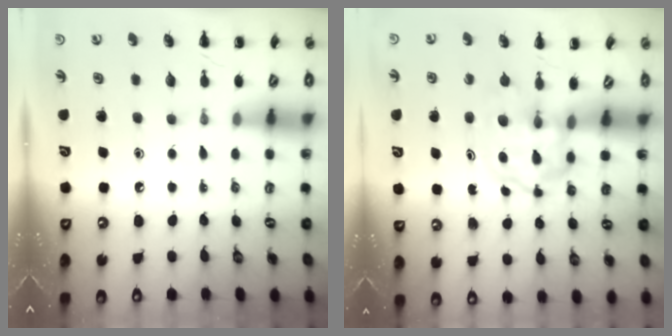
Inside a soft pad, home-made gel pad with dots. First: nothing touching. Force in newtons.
{"total": 3.9, "press": 3.9, "slide": 0.5}